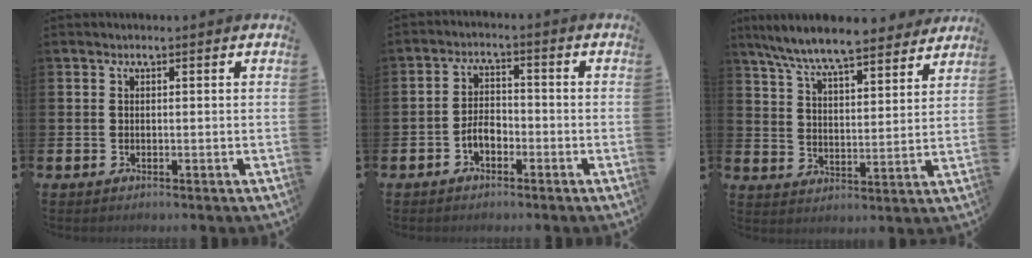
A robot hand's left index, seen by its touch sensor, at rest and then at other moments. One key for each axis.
{"total": 3.1, "fx": -1.7, "fy": 1.8, "fz": 1.8, "tx": -0.028, "ty": 0.004, "tz": -0.036}
{"total": 8.7, "fx": 8.2, "fy": 0.8, "fz": 2.6, "tx": -0.086, "ty": -0.048, "tz": 0.147}